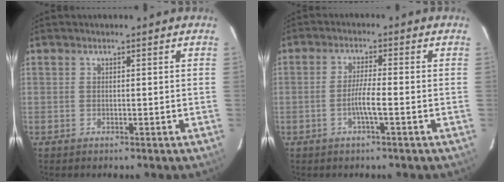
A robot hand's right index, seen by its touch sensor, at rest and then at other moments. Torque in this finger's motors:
{"motor_torque": [0.74, -0.43, 0.56, 0.08]}